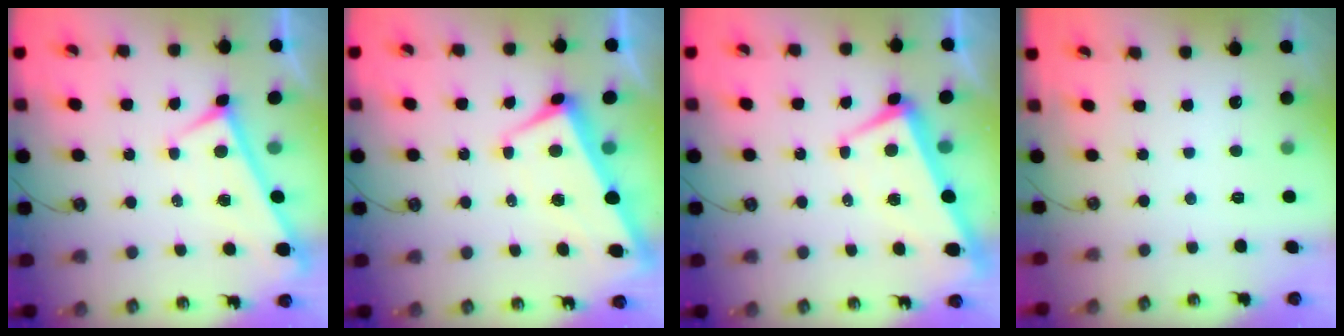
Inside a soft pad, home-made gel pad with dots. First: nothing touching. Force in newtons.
{"total": 1.2, "press": 0.3, "slide": 1.1}
{"total": 1.1, "press": 0.6, "slide": 0.9}
{"total": 0.0}